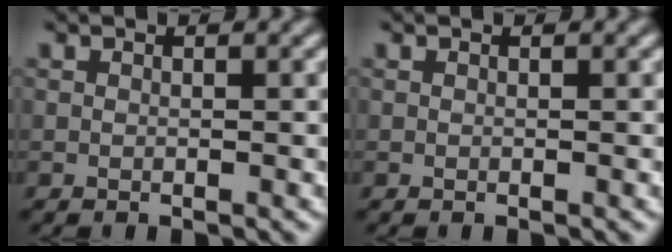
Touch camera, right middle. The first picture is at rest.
{"total": 0.0}